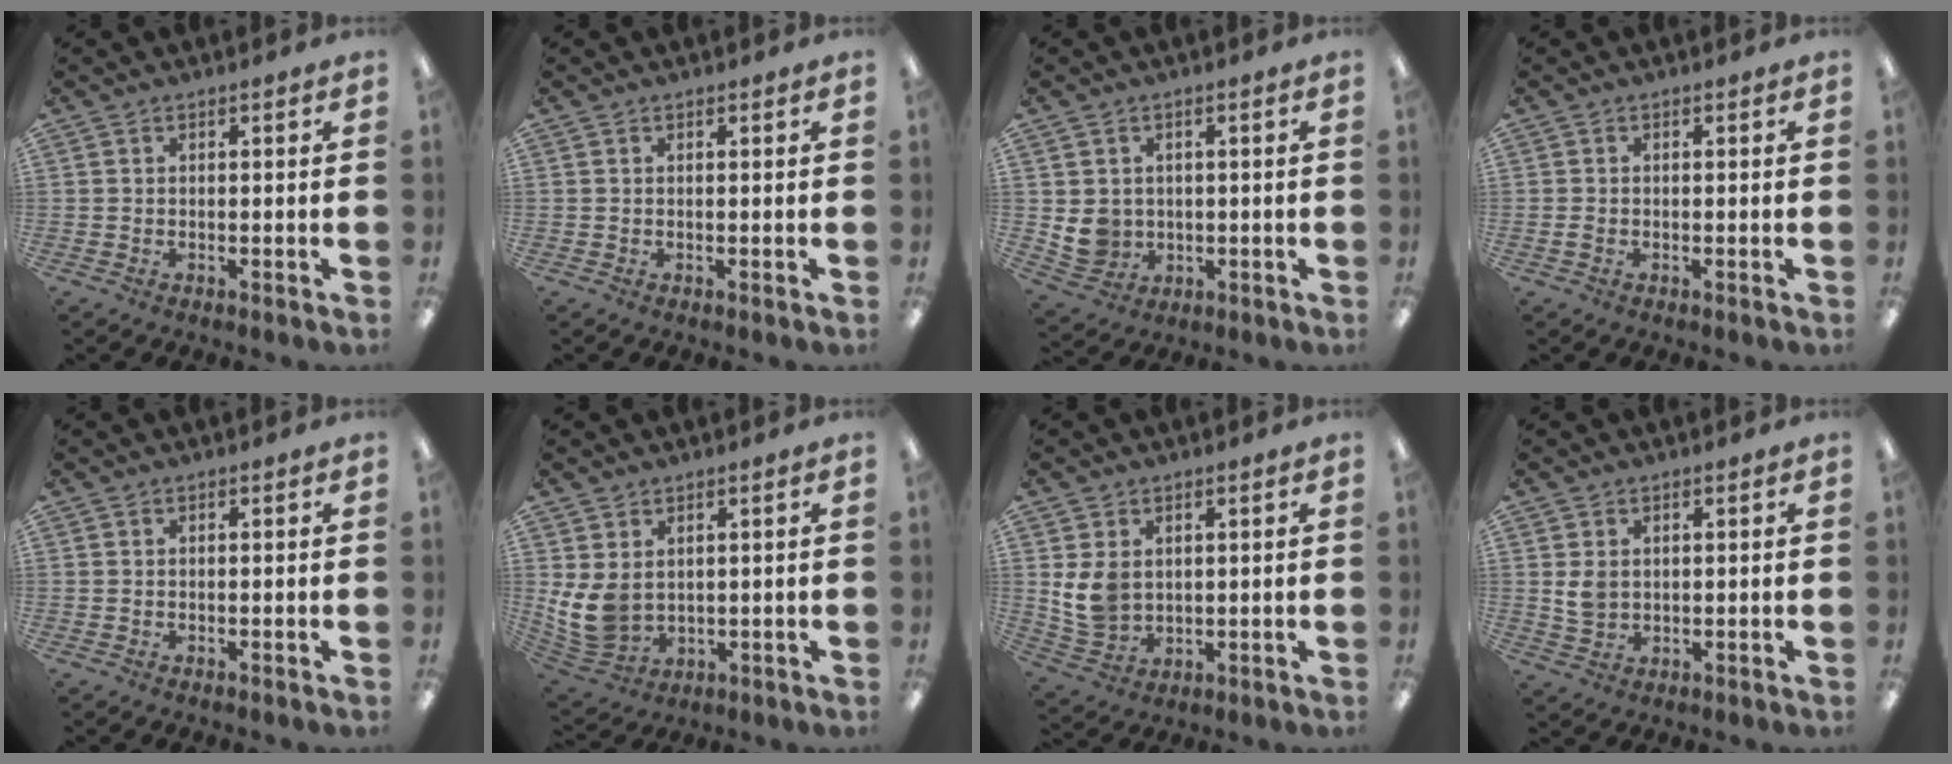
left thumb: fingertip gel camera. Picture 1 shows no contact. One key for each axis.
{"total": 0.0}
{"total": 5.9, "fx": 0.9, "fy": 5.5, "fz": 1.9, "tx": -0.035, "ty": 0.005, "tz": 0.022}
{"total": 0.9, "fx": -0.3, "fy": 0.6, "fz": 0.6, "tx": -0.011, "ty": 0.001, "tz": -0.006}
{"total": 0.0}
{"total": 8.8, "fx": 1.7, "fy": 6.5, "fz": 5.7, "tx": -0.142, "ty": -0.007, "tz": 0.038}
{"total": 6.5, "fx": 1.7, "fy": 4.9, "fz": 3.8, "tx": -0.081, "ty": 0.002, "tz": 0.034}
{"total": 4.0, "fx": 1.1, "fy": 3.0, "fz": 2.3, "tx": -0.037, "ty": 0.002, "tz": 0.021}